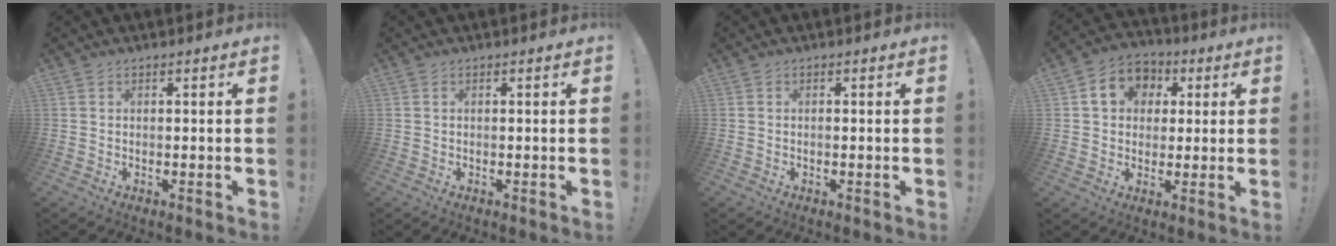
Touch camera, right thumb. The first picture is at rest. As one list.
[{"total": 0.0}, {"total": 0.0}, {"total": 10.1, "force": [2.8, 8.7, 4.4], "torque": [-0.064, 0.003, 0.058]}]